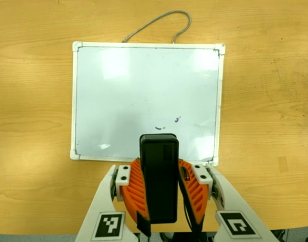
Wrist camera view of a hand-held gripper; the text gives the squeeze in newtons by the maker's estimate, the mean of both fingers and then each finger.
{"total": 7.7, "left": 6.7, "right": 8.8}